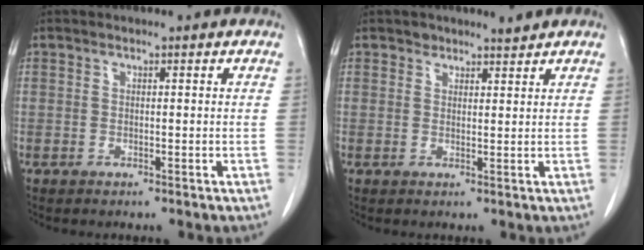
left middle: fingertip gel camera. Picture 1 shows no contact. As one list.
[{"total": 1.4, "force": [1.4, 0.3, -0.2], "torque": [0.002, -0.008, 0.020]}]